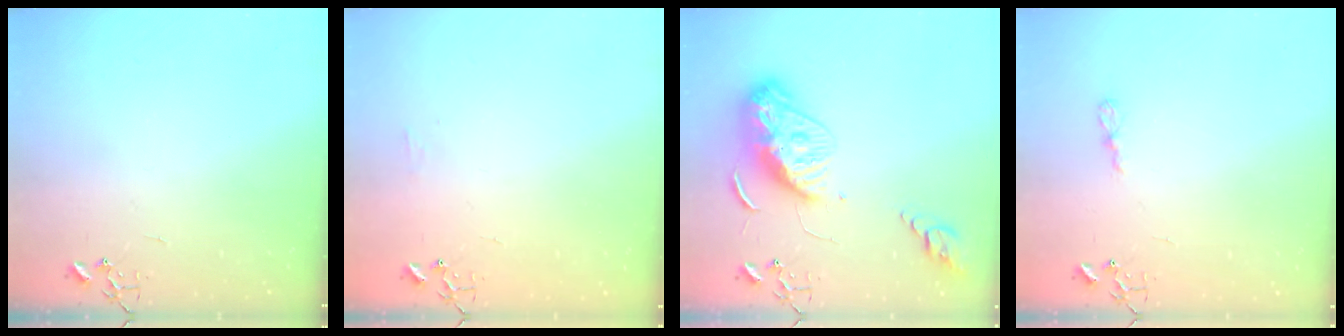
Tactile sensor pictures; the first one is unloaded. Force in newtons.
{"total": 5.1, "press": 5.1, "slide": 0.7}
{"total": 12.9, "press": 12.9, "slide": 1.2}
{"total": 4.4, "press": 4.4, "slide": 0.6}